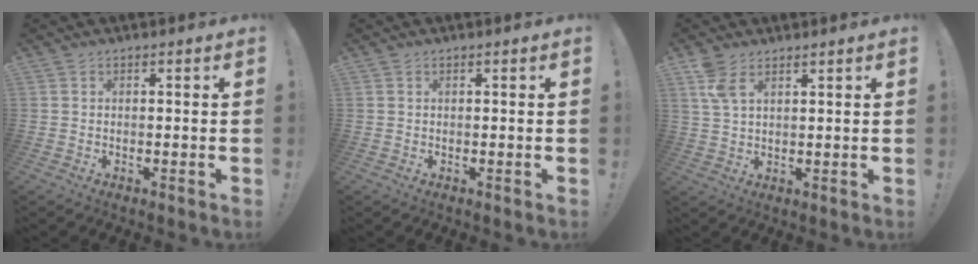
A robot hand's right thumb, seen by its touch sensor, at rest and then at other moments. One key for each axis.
{"total": 0.0}
{"total": 5.8, "fx": 3.7, "fy": 2.0, "fz": 4.0, "tx": -0.065, "ty": -0.020, "tz": 0.070}